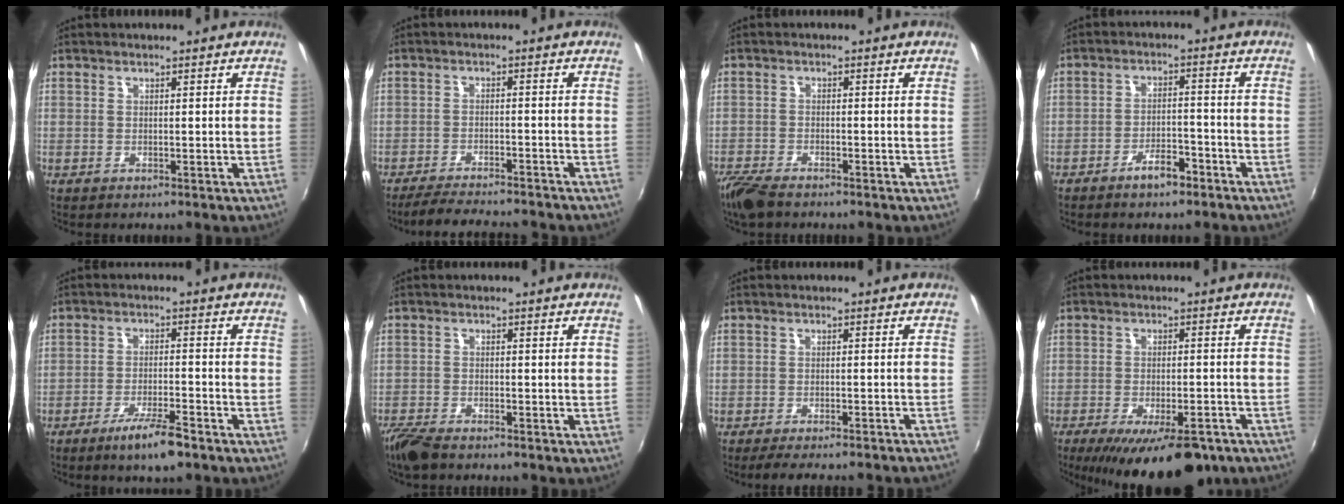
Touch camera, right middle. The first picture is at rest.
{"total": 10.4, "force": [-9.4, 1.2, 4.3], "torque": [-0.098, -0.014, -0.143]}
{"total": 6.0, "force": [-4.9, 1.7, 2.9], "torque": [-0.083, -0.023, -0.098]}
{"total": 5.1, "force": [-3.9, 1.8, 2.9], "torque": [-0.060, 0.005, -0.057]}
{"total": 6.9, "force": [-4.9, 1.0, 4.7], "torque": [-0.099, -0.004, -0.082]}
{"total": 5.5, "force": [-4.6, 1.5, 2.5], "torque": [-0.075, -0.020, -0.092]}
{"total": 11.1, "force": [-9.9, 0.8, 4.9], "torque": [-0.099, -0.020, -0.132]}
{"total": 16.6, "force": [-11.6, 5.7, 10.5], "torque": [-0.188, -0.038, -0.163]}